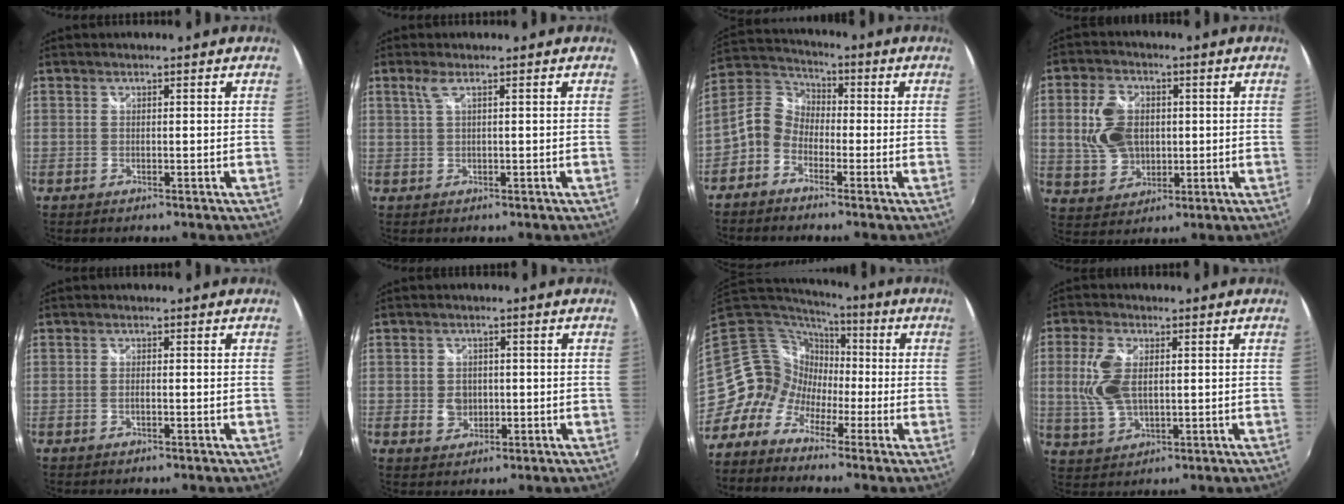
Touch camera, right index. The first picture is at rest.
{"total": 1.8, "force": [0.7, -0.1, 1.7], "torque": [-0.033, 0.001, 0.014]}
{"total": 6.8, "force": [-3.1, 5.3, 2.9], "torque": [-0.071, 0.026, -0.079]}
{"total": 10.5, "force": [1.0, 7.6, 7.2], "torque": [-0.150, 0.011, 0.027]}
{"total": 0.9, "force": [-0.4, 0.2, 0.8], "torque": [-0.017, -0.001, -0.007]}
{"total": 4.1, "force": [-0.5, 3.5, 2.1], "torque": [-0.038, 0.001, -0.007]}
{"total": 12.0, "force": [-4.7, 10.5, 3.5], "torque": [-0.081, 0.030, -0.113]}
{"total": 9.4, "force": [1.2, 5.0, 7.9], "torque": [-0.170, 0.002, 0.028]}